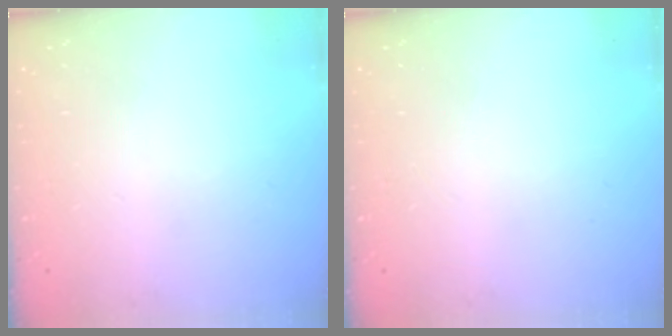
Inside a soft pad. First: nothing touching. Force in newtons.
{"total": 0.0}